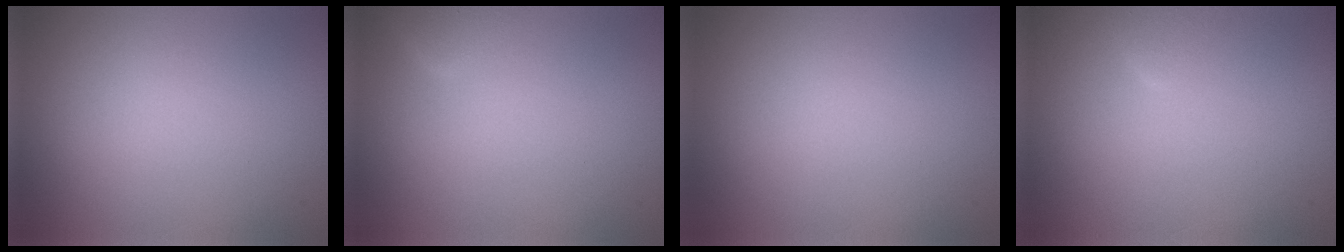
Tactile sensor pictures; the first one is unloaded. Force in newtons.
{"total": 2.0, "press": 2.0, "slide": 0.2}
{"total": 0.0}
{"total": 0.9, "press": 0.9, "slide": 0.1}